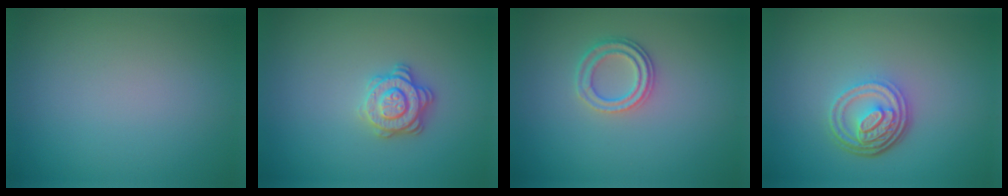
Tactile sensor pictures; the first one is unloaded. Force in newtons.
{"total": 2.9, "press": 2.8, "slide": 0.9}
{"total": 2.3, "press": 2.1, "slide": 1.0}
{"total": 4.7, "press": 3.5, "slide": 3.2}